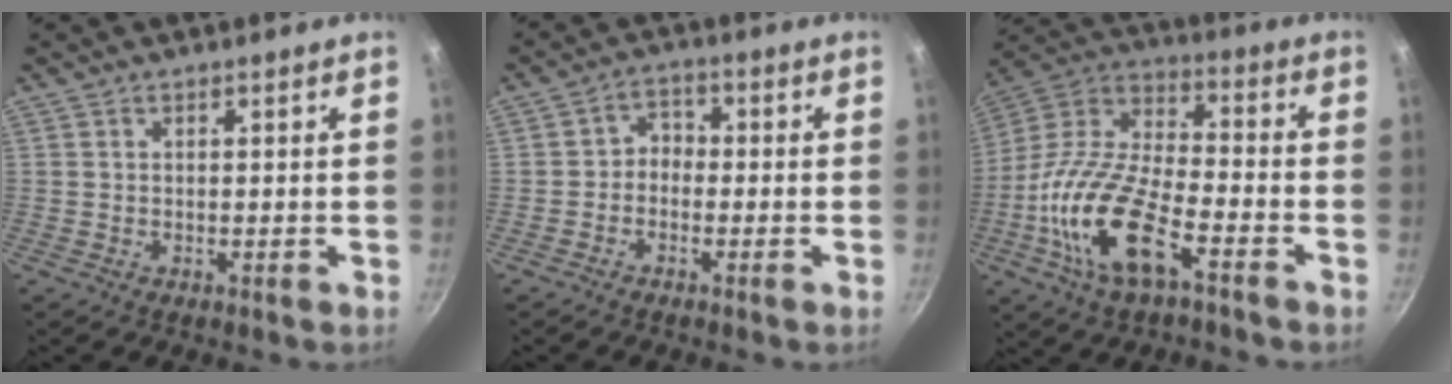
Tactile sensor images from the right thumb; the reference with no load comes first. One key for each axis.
{"total": 3.2, "fx": -1.2, "fy": 2.6, "fz": 1.6, "tx": -0.009, "ty": 0.023, "tz": -0.031}
{"total": 19.5, "fx": -8.0, "fy": 8.2, "fz": 15.7, "tx": -0.298, "ty": 0.042, "tz": -0.170}